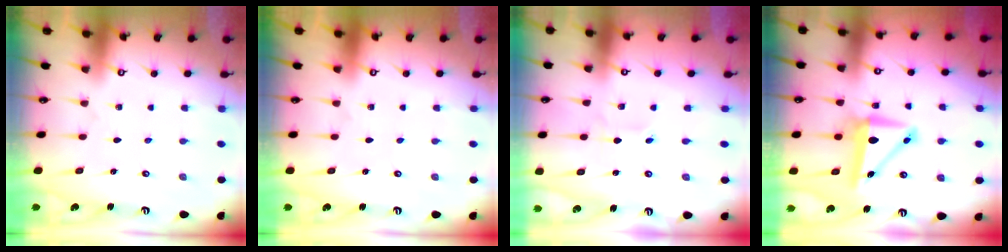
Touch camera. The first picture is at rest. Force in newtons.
{"total": 0.0}
{"total": 1.2, "press": 1.2, "slide": 0.2}
{"total": 8.2, "press": 7.6, "slide": 2.9}